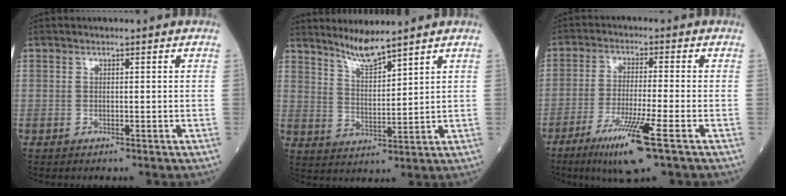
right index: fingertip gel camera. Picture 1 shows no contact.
{"total": 5.8, "force": [5.3, -0.4, 2.3], "torque": [-0.049, -0.014, 0.107]}
{"total": 9.9, "force": [-5.3, -0.3, 8.3], "torque": [-0.160, -0.029, -0.095]}